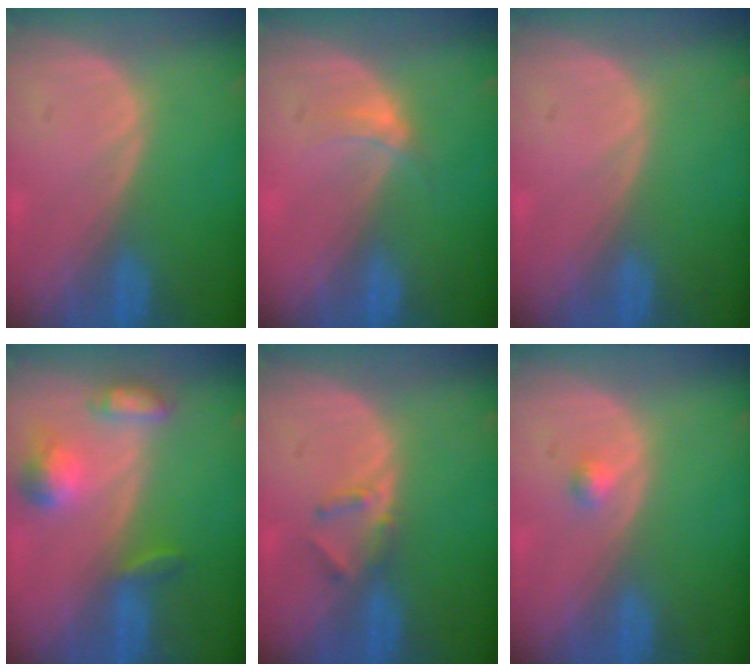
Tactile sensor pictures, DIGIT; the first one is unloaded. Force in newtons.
{"total": 2.3, "press": 1.9, "slide": 1.3}
{"total": 0.0}
{"total": 5.9, "press": 5.7, "slide": 1.7}
{"total": 2.5, "press": 2.3, "slide": 1.0}
{"total": 1.3, "press": 1.1, "slide": 0.7}